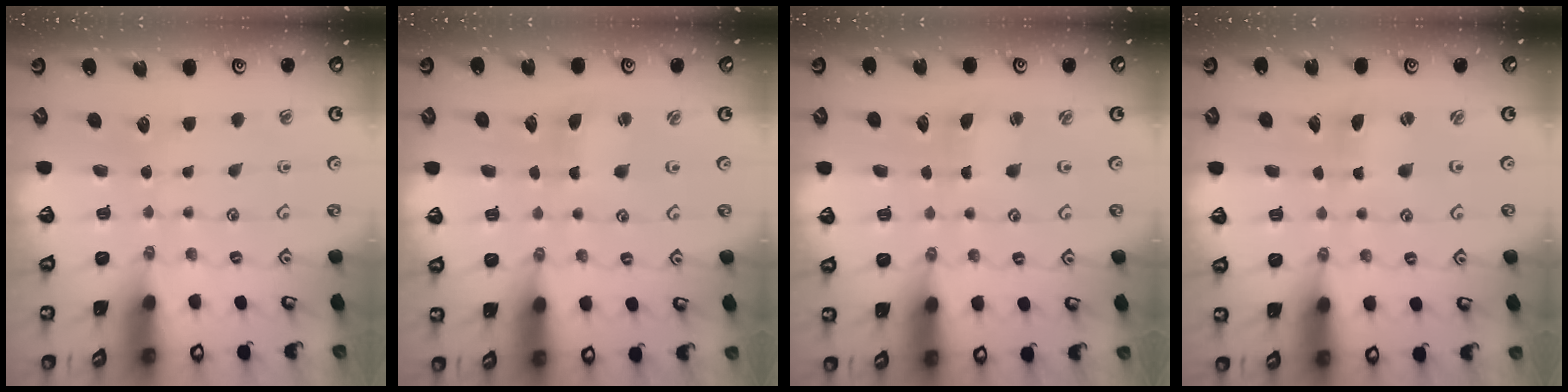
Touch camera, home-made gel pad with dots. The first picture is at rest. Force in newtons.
{"total": 1.5, "press": 1.5, "slide": 0.3}
{"total": 1.1, "press": 1.0, "slide": 0.2}
{"total": 0.6, "press": 0.6, "slide": 0.2}